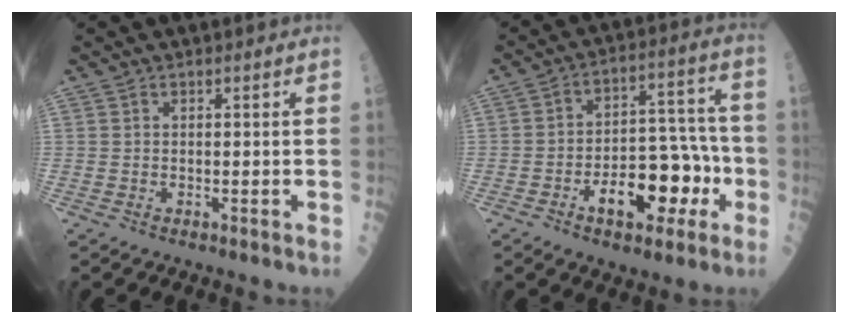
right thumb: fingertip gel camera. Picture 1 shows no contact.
{"total": 15.2, "force": [-5.5, 8.2, 11.6], "torque": [-0.132, 0.054, -0.078]}